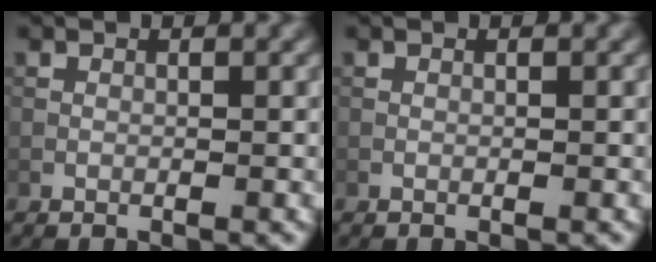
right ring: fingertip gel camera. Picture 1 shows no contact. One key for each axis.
{"total": 0.0}